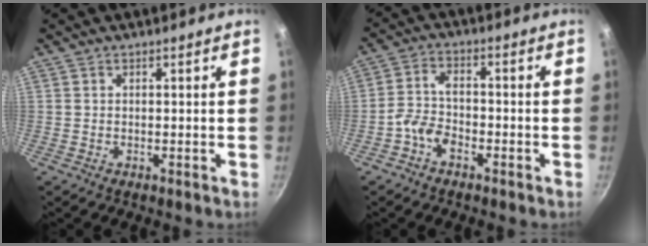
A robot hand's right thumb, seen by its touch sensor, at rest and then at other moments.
{"total": 4.9, "force": [-3.0, 2.7, 2.8], "torque": [-0.057, 0.033, -0.065]}